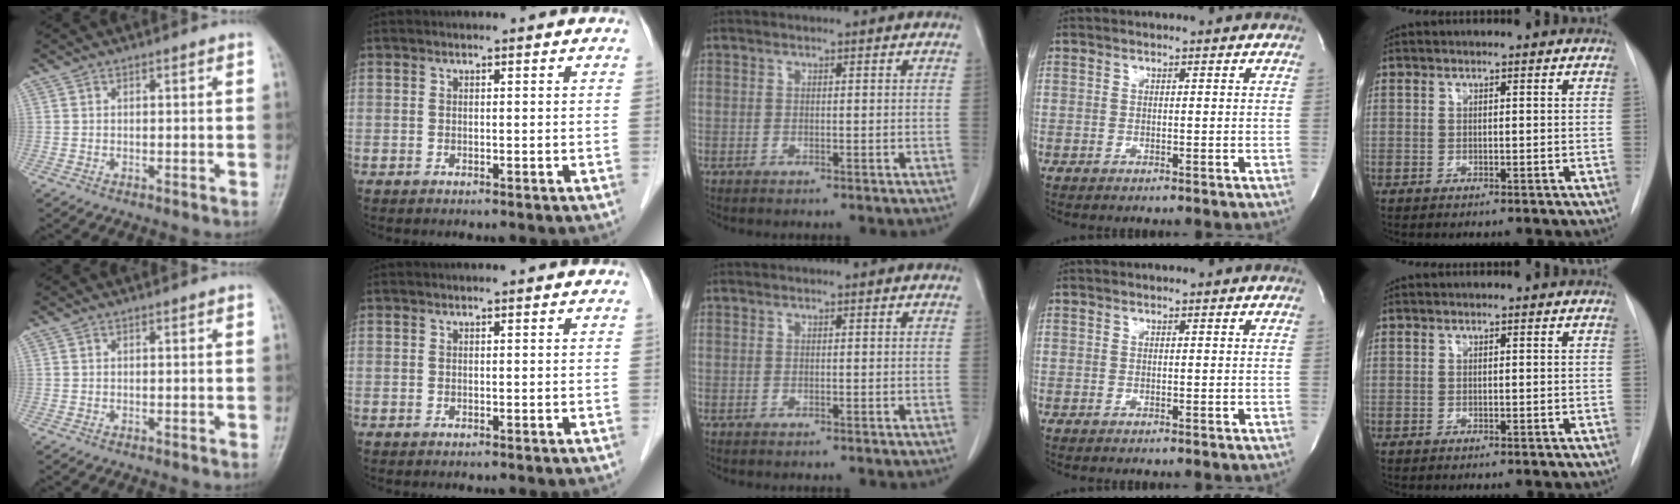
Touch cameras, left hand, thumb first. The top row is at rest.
{}